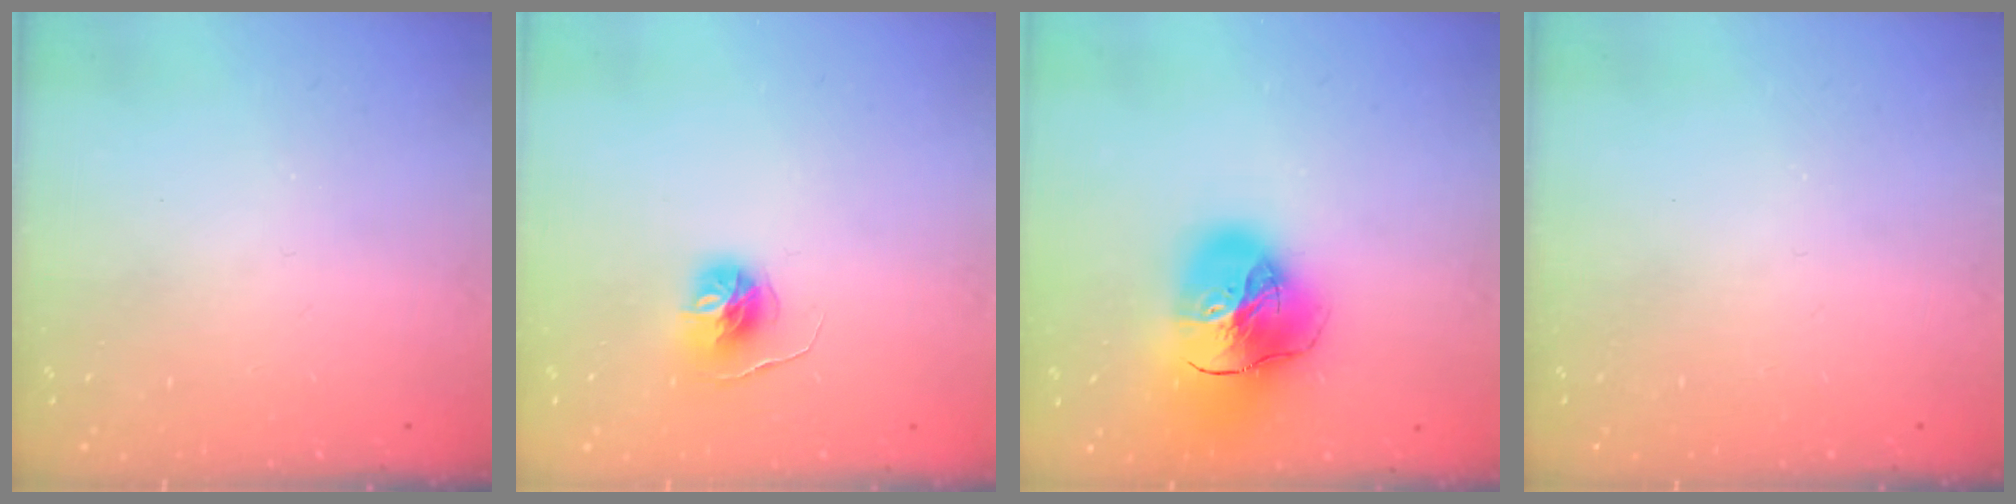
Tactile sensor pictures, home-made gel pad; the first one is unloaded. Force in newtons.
{"total": 6.4, "press": 6.4, "slide": 0.6}
{"total": 20.3, "press": 20.2, "slide": 2.2}
{"total": 0.0}